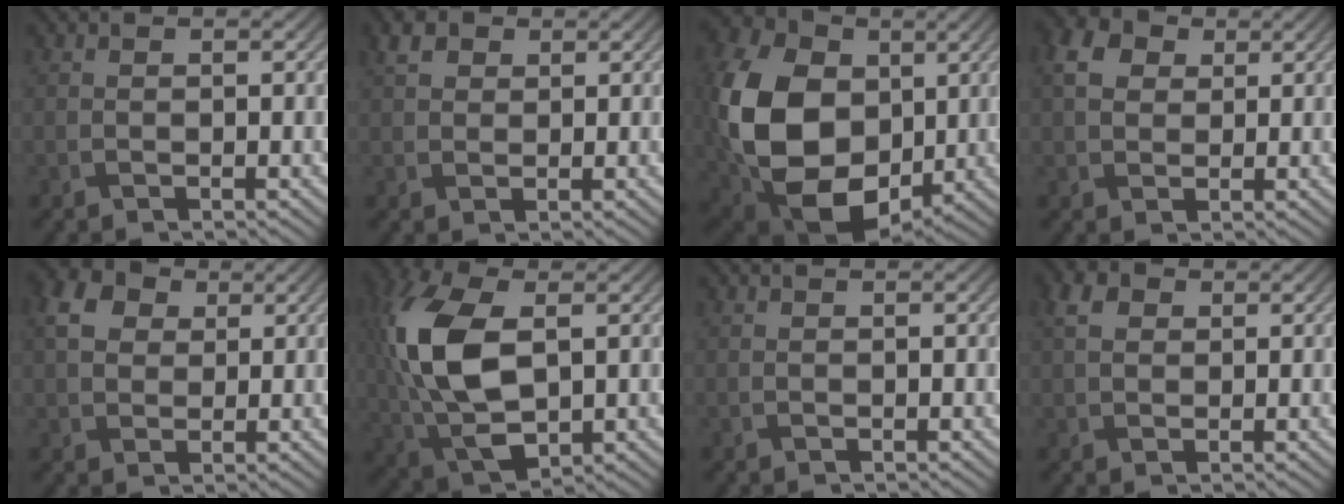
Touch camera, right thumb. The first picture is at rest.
{"total": 2.9, "force": [1.4, 2.1, 1.3], "torque": [-0.031, 0.005, 0.024]}
{"total": 18.4, "force": [0.0, 13.6, 12.4], "torque": [-0.298, -0.022, 0.008]}
{"total": 4.8, "force": [1.5, 3.7, 2.6], "torque": [-0.073, 0.011, 0.025]}
{"total": 5.7, "force": [1.9, 4.4, 3.1], "torque": [-0.085, 0.012, 0.029]}
{"total": 14.0, "force": [1.7, 7.7, 11.6], "torque": [-0.298, 0.005, 0.035]}
{"total": 0.0}
{"total": 3.1, "force": [1.0, 2.3, 1.8], "torque": [-0.045, 0.007, 0.013]}